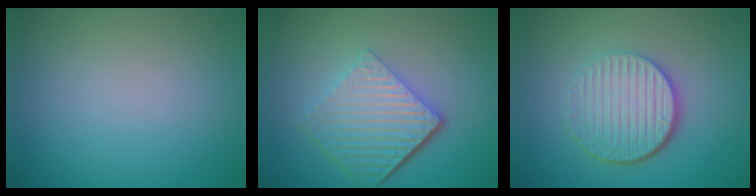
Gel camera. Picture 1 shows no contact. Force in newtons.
{"total": 6.5, "press": 4.4, "slide": 4.8}
{"total": 5.5, "press": 4.0, "slide": 3.9}